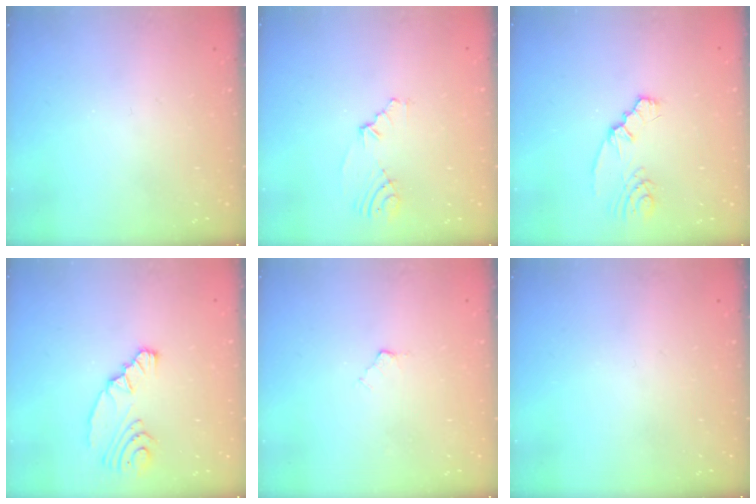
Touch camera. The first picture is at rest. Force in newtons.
{"total": 4.8, "press": 1.7, "slide": 4.5}
{"total": 2.7, "press": 2.6, "slide": 0.8}
{"total": 8.6, "press": 7.5, "slide": 4.2}
{"total": 2.9, "press": 2.9, "slide": 0.5}
{"total": 0.0}